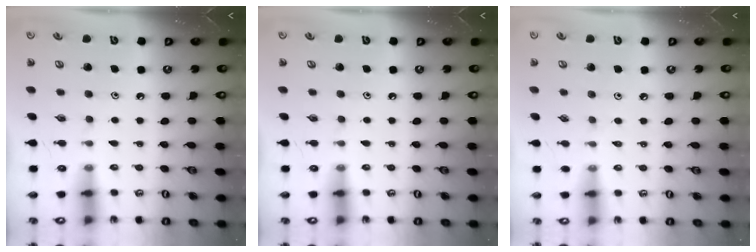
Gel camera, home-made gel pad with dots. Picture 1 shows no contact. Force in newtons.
{"total": 0.0}
{"total": 1.9, "press": 1.8, "slide": 0.4}